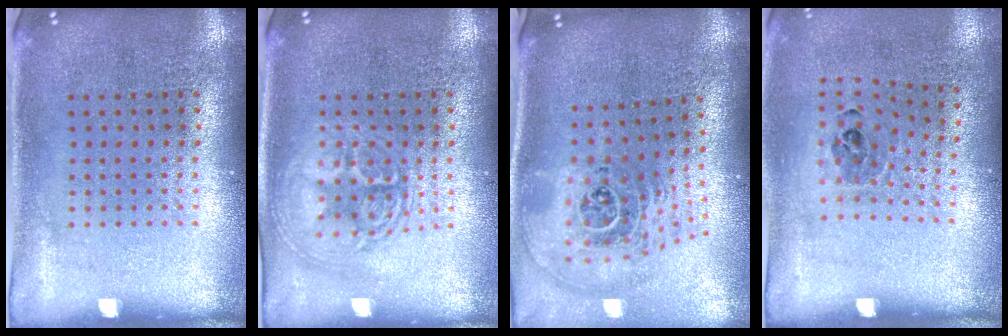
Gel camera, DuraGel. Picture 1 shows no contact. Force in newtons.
{"total": 2.9, "press": 2.8, "slide": 0.4}
{"total": 2.8, "press": 1.9, "slide": 2.0}
{"total": 0.9, "press": 0.8, "slide": 0.6}